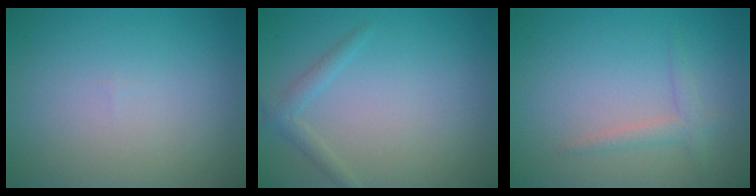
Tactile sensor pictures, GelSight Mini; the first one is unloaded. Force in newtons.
{"total": 1.4, "press": 1.4, "slide": 0.1}
{"total": 1.6, "press": 1.5, "slide": 0.1}